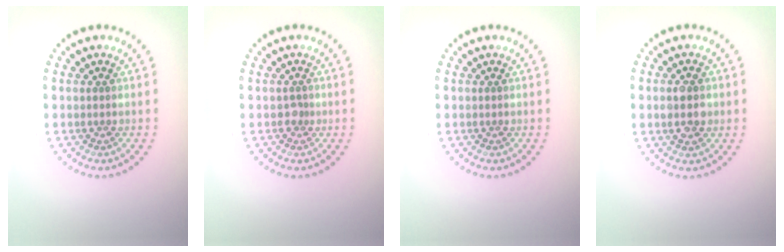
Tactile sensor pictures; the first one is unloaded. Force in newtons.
{"total": 0.8, "press": 0.6, "slide": 0.6}
{"total": 0.0}
{"total": 2.8, "press": 2.8, "slide": 0.2}